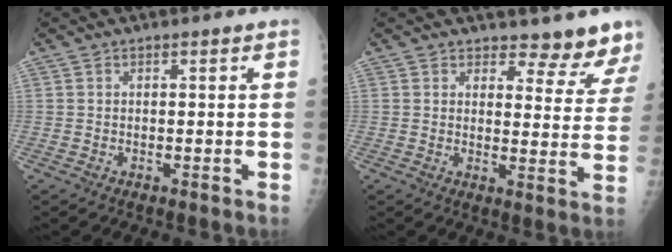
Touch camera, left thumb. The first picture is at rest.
{"total": 8.1, "force": [7.5, 2.7, 1.4], "torque": [0.018, -0.061, 0.073]}